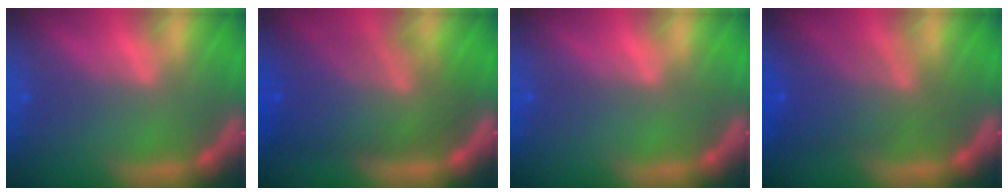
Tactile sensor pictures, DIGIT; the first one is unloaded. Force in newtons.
{"total": 9.5}
{"total": 0.0}
{"total": 6.0}